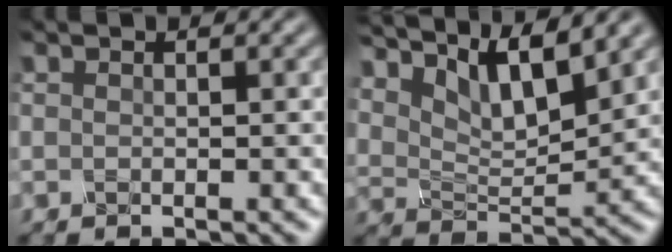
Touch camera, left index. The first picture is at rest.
{"total": 8.8, "force": [5.7, 3.2, 5.9], "torque": [-0.113, 0.002, 0.096]}